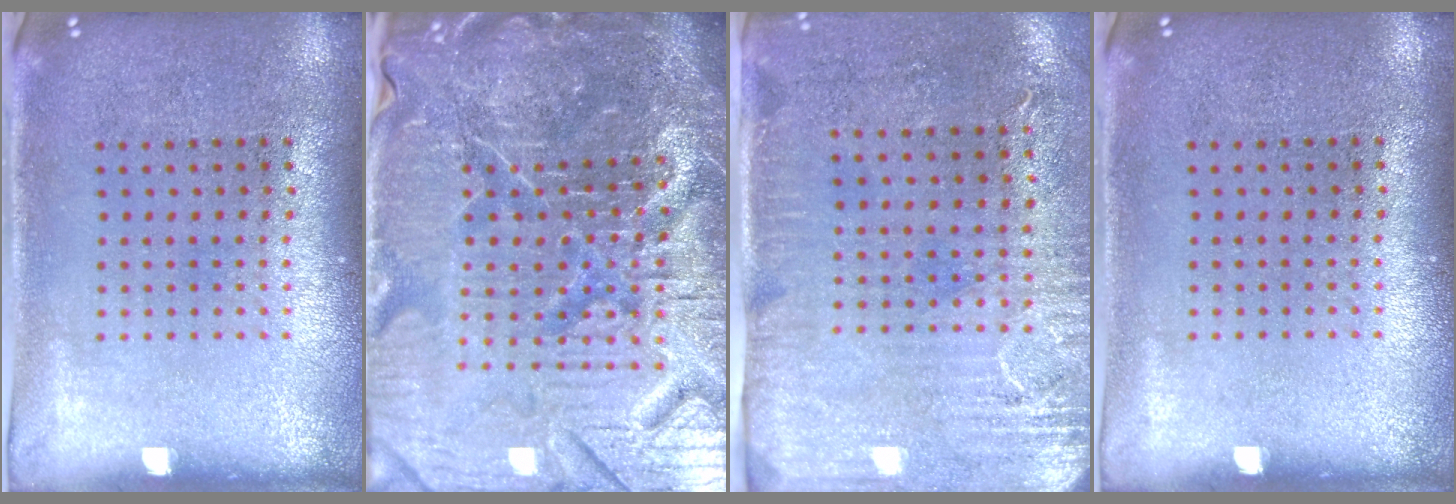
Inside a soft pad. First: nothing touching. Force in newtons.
{"total": 7.3, "press": 6.5, "slide": 3.4}
{"total": 2.9, "press": 2.4, "slide": 1.6}
{"total": 0.0}